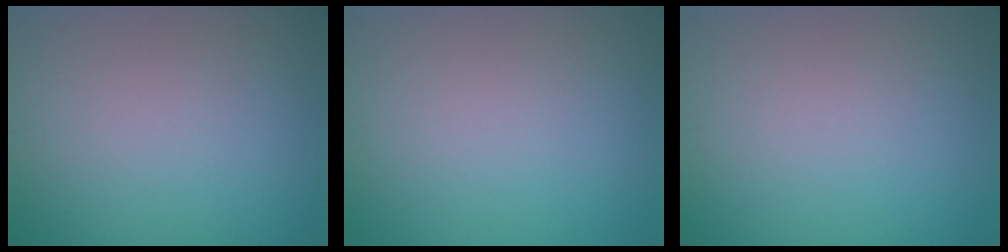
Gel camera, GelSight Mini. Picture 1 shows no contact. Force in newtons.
{"total": 0.0}
{"total": 0.0}